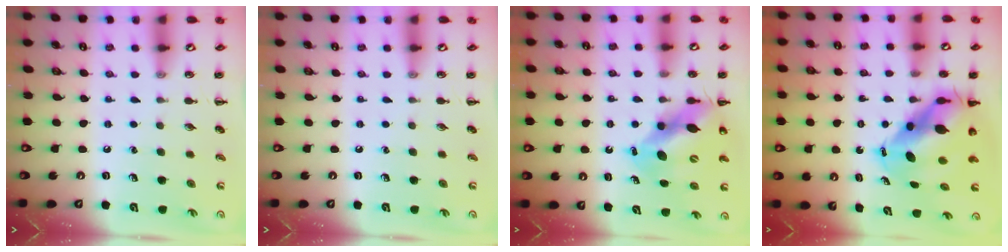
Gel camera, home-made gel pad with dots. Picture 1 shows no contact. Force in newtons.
{"total": 0.0}
{"total": 10.5, "press": 10.1, "slide": 2.7}
{"total": 10.0, "press": 9.7, "slide": 2.6}